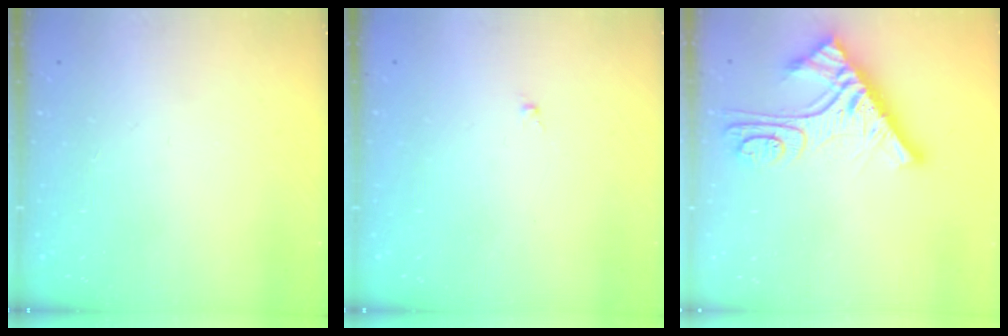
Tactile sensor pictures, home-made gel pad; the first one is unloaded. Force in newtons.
{"total": 0.0}
{"total": 11.5, "press": 11.4, "slide": 1.0}